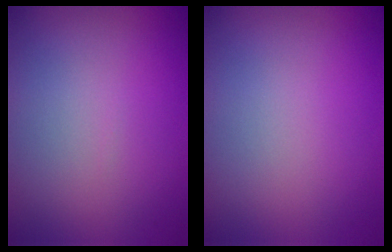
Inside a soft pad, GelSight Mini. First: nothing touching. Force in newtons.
{"total": 0.0}